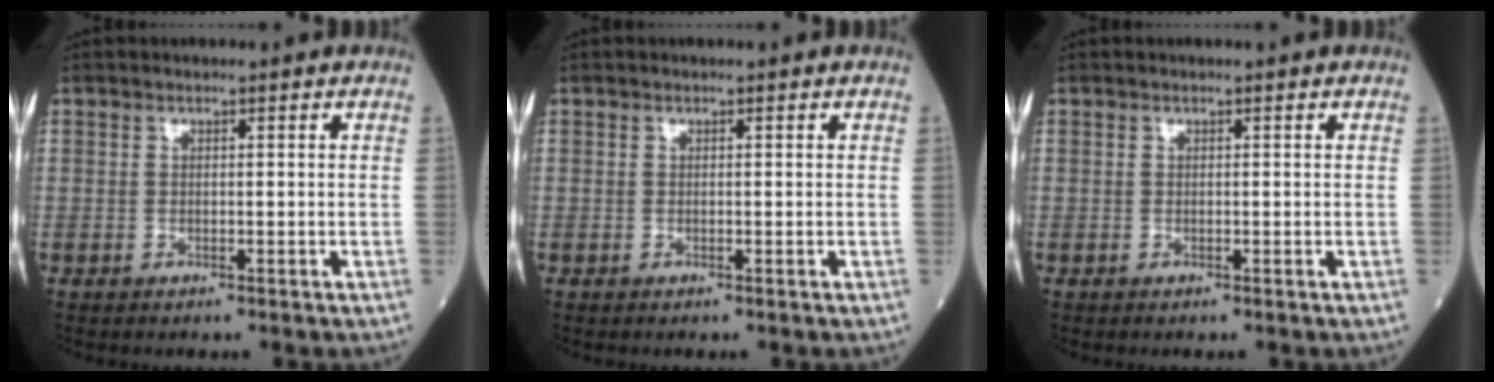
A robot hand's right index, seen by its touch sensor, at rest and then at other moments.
{"total": 0.0}
{"total": 0.0}